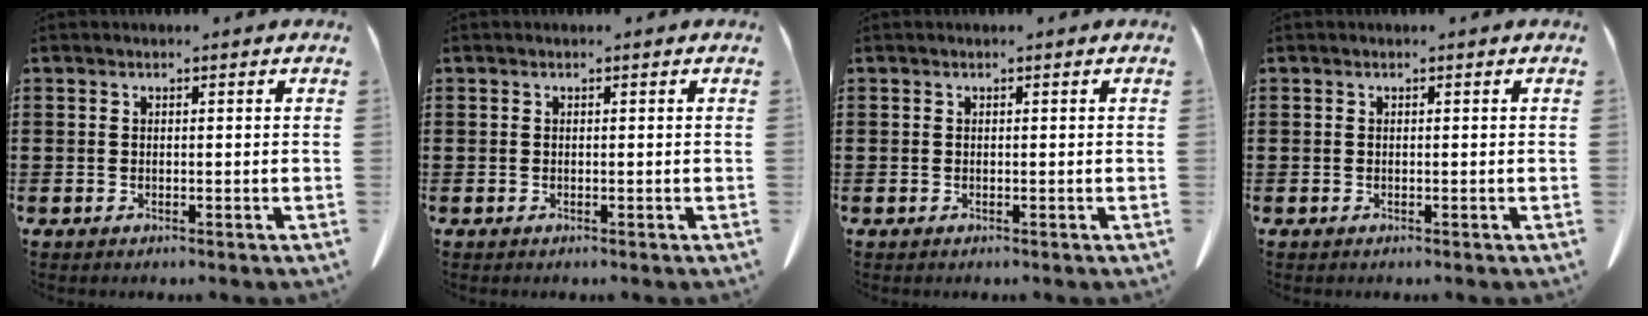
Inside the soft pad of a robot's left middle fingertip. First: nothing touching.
{"total": 0.0}
{"total": 0.0}
{"total": 0.0}